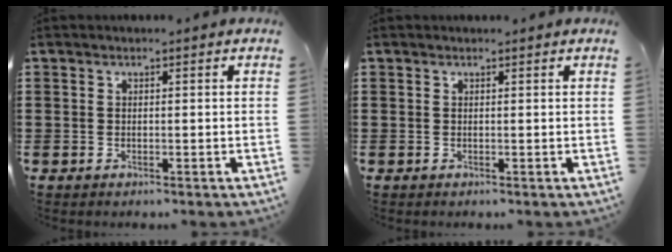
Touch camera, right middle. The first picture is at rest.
{"total": 0.0}